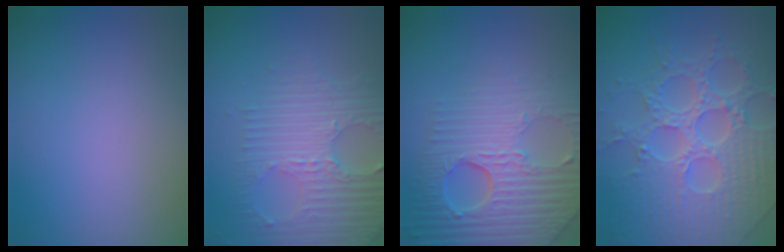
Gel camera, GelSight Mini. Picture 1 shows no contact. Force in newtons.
{"total": 6.5, "press": 4.5, "slide": 4.7}
{"total": 8.4, "press": 6.1, "slide": 5.8}
{"total": 8.7, "press": 6.3, "slide": 5.9}